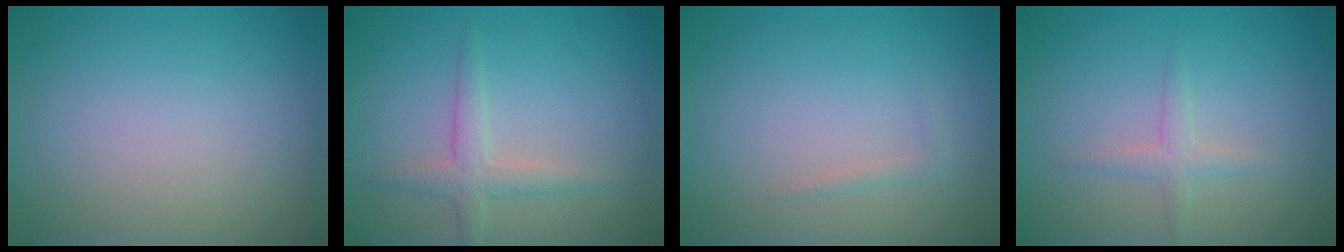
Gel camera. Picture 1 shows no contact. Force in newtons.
{"total": 2.1, "press": 2.1, "slide": 0.1}
{"total": 0.6, "press": 0.6, "slide": 0.0}
{"total": 1.4, "press": 1.4, "slide": 0.1}